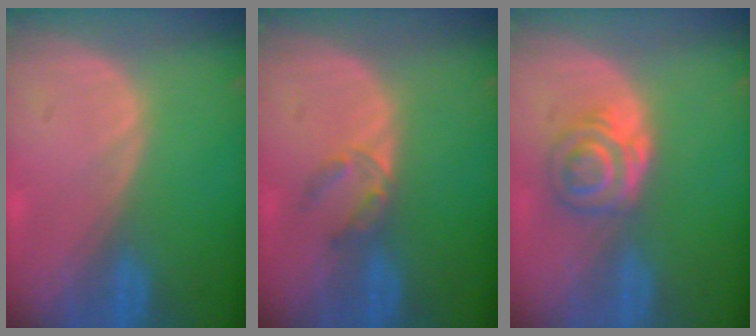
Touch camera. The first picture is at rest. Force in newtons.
{"total": 2.9, "press": 2.7, "slide": 1.0}
{"total": 5.5, "press": 4.9, "slide": 2.6}